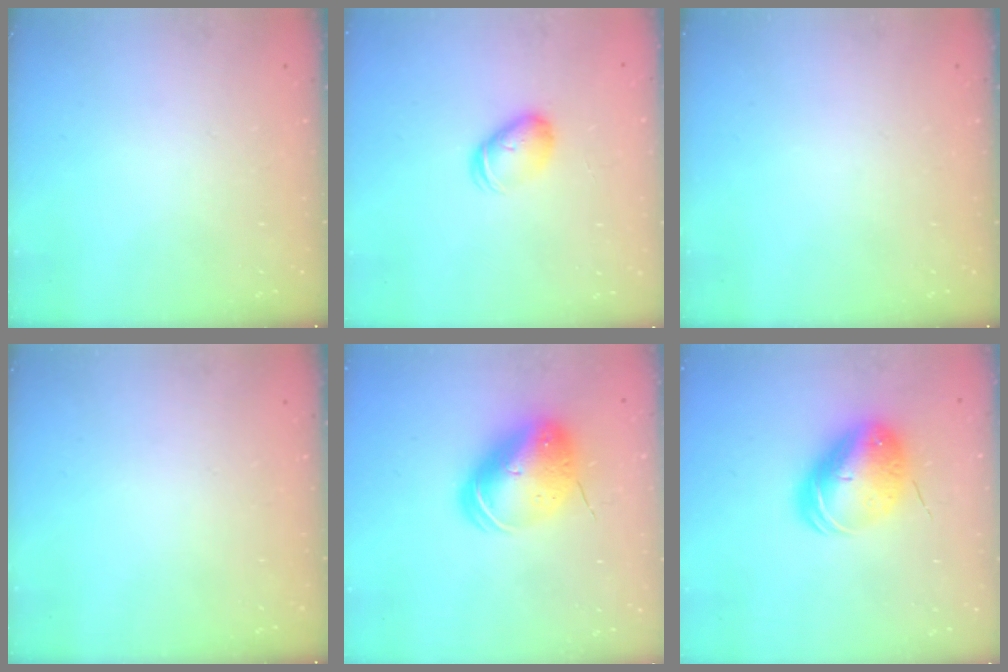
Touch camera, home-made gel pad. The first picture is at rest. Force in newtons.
{"total": 6.9, "press": 6.9, "slide": 0.6}
{"total": 0.0}
{"total": 0.0}
{"total": 13.5, "press": 13.2, "slide": 2.6}
{"total": 12.1, "press": 11.9, "slide": 2.2}